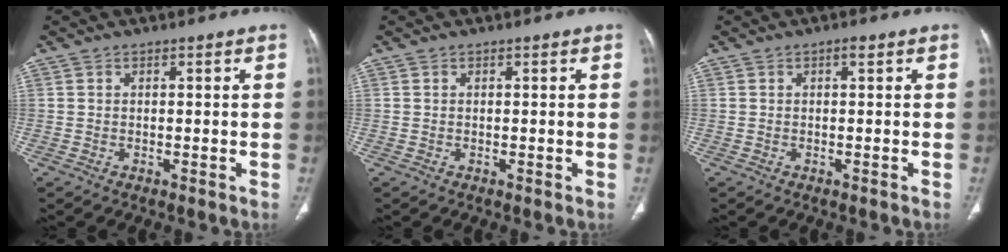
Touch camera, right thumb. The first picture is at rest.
{"total": 0.0}
{"total": 1.0, "force": [0.1, 0.0, 1.0], "torque": [-0.019, 0.001, 0.001]}